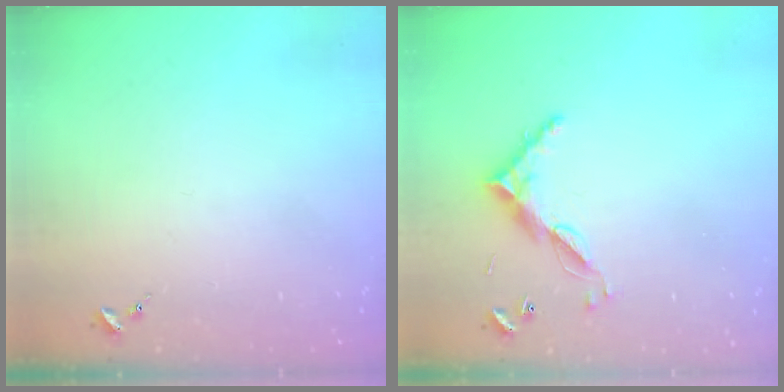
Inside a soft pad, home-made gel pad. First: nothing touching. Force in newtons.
{"total": 8.7, "press": 8.7, "slide": 0.5}